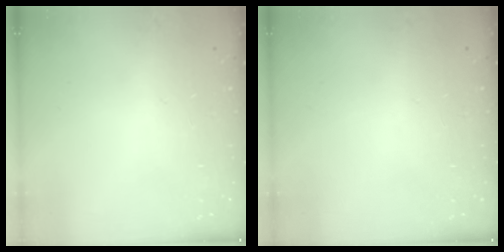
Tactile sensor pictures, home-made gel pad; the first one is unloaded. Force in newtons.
{"total": 0.0}